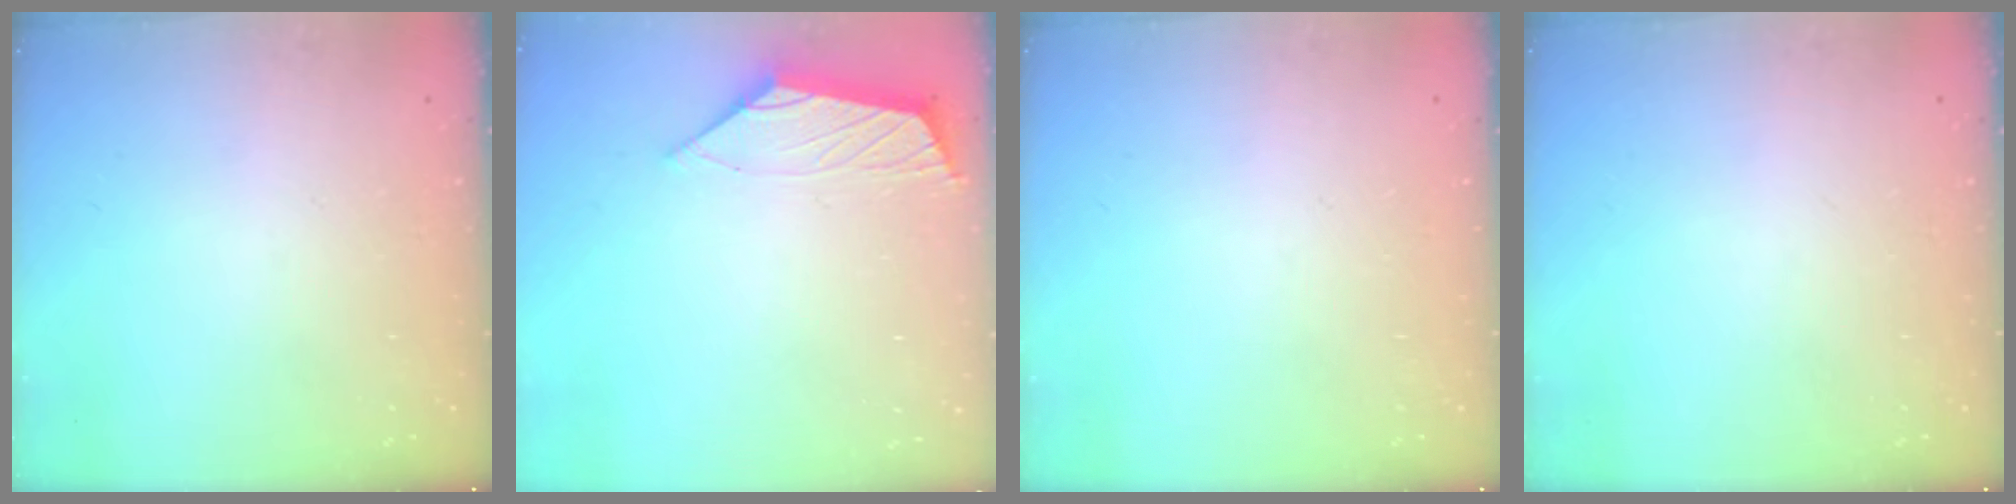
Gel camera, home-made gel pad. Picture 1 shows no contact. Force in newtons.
{"total": 2.9, "press": 2.8, "slide": 0.6}
{"total": 0.0}
{"total": 0.0}